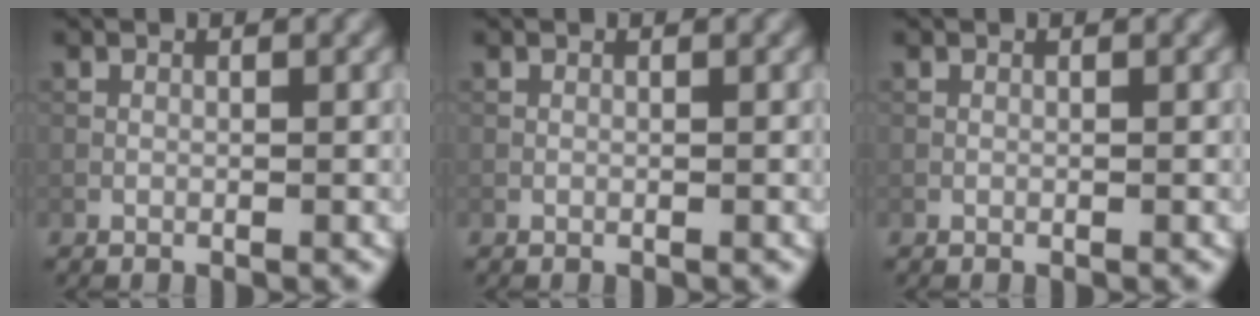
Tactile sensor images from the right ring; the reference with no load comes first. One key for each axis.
{"total": 0.0}
{"total": 0.0}